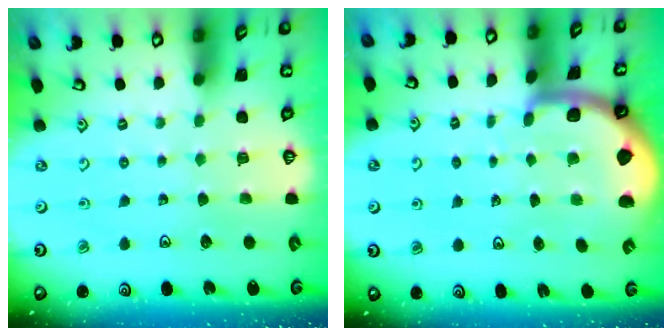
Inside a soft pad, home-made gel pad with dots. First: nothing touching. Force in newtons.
{"total": 2.5, "press": 2.4, "slide": 0.5}